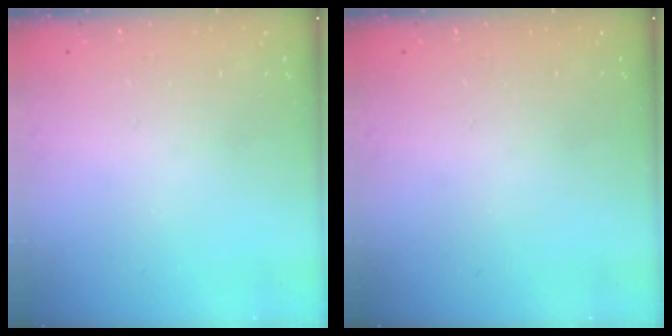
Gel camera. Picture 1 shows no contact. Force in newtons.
{"total": 0.0}